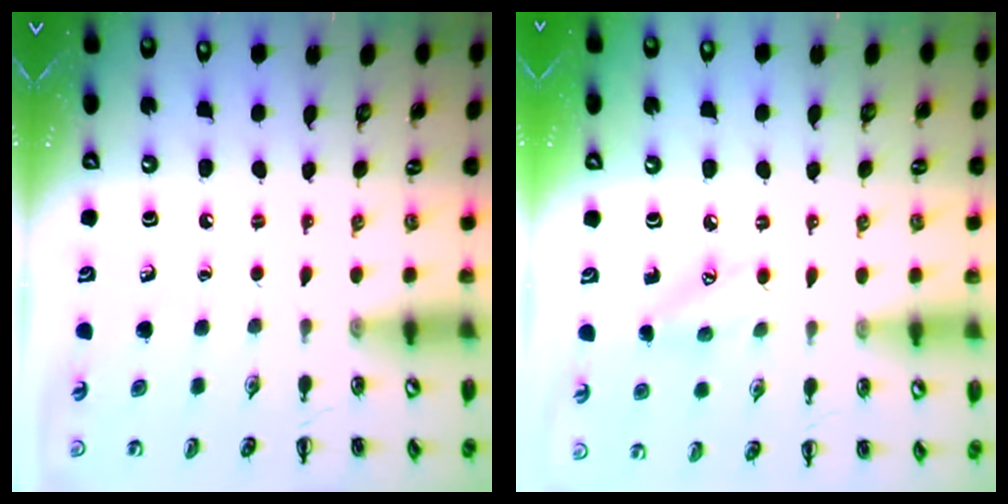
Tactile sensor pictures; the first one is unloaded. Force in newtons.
{"total": 6.7, "press": 6.5, "slide": 1.5}